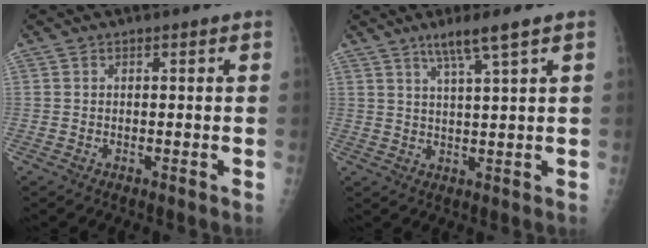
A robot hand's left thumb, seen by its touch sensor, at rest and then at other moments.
{"total": 5.4, "force": [3.5, -0.5, 4.0], "torque": [-0.079, -0.018, 0.068]}